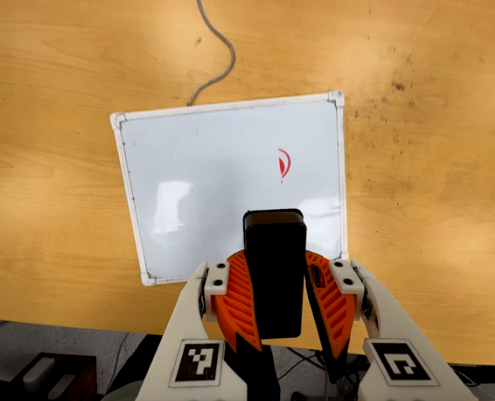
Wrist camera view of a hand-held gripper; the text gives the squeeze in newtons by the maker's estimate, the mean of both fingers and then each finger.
{"total": 10.3, "left": 9.7, "right": 10.9}